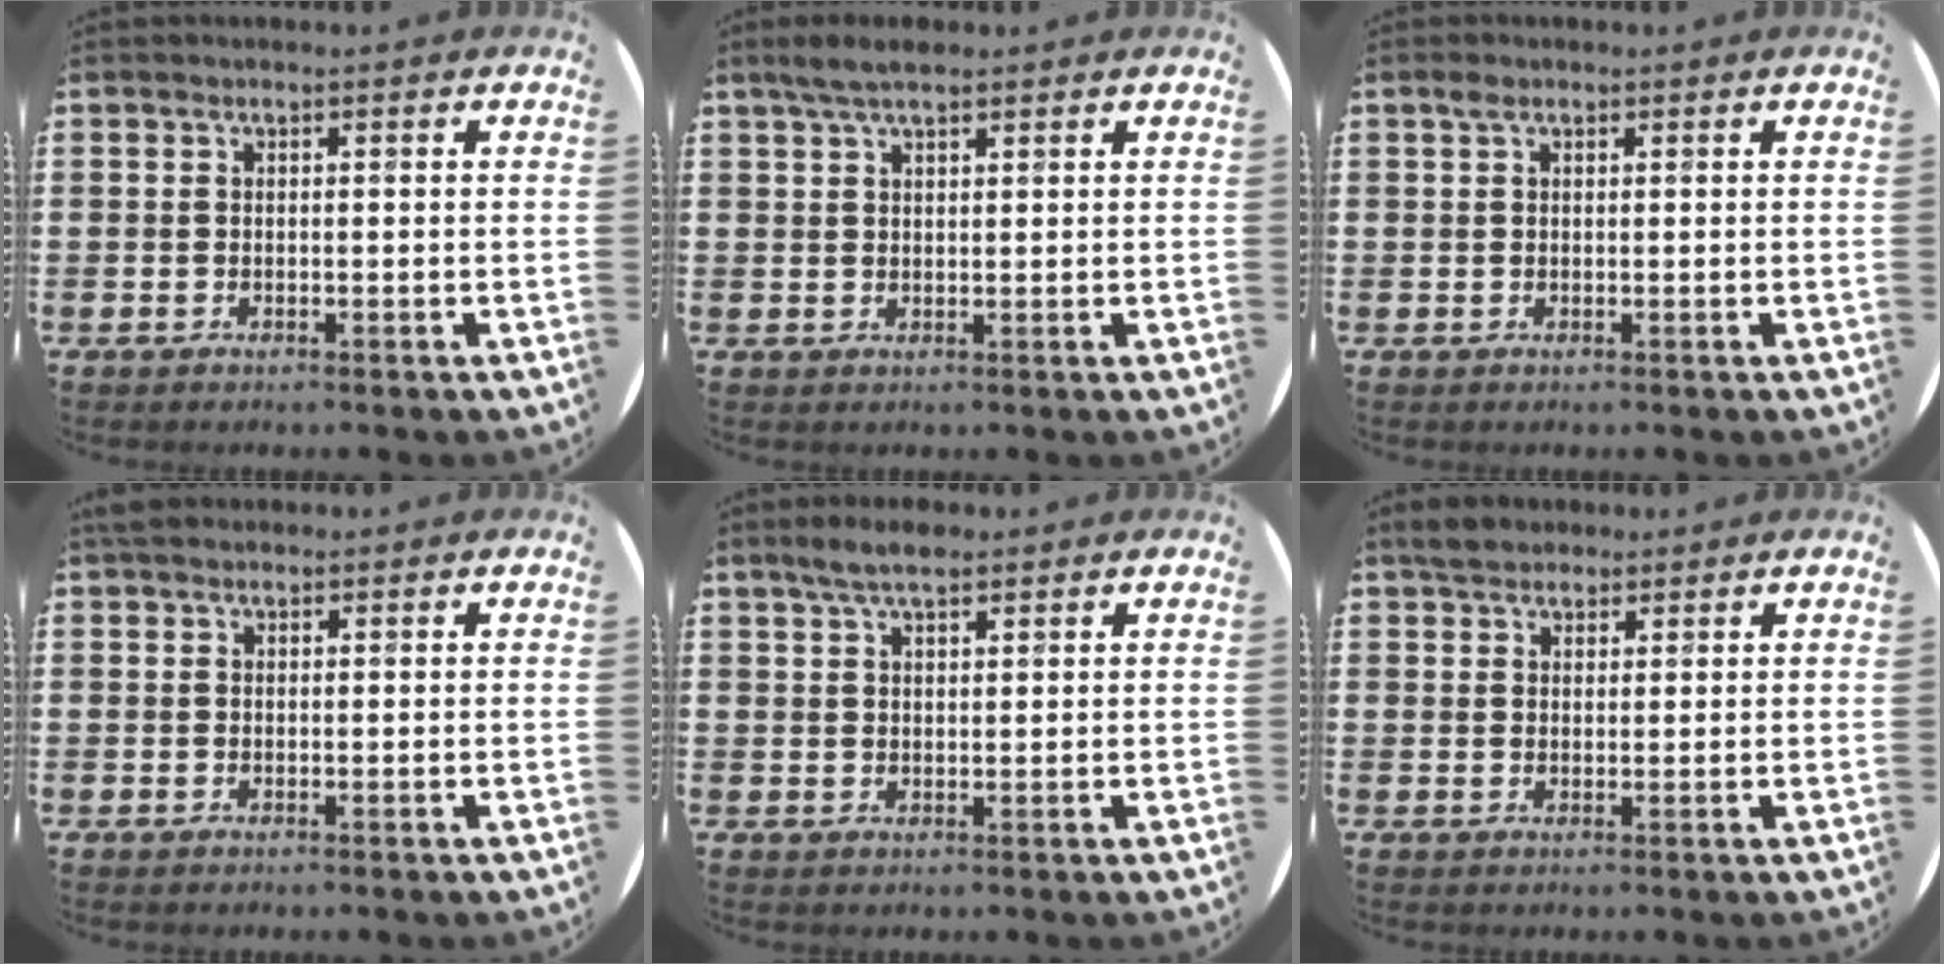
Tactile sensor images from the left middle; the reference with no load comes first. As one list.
[{"total": 3.1, "force": [2.3, 0.8, 1.8], "torque": [-0.039, 0.007, 0.041]}, {"total": 0.9, "force": [0.5, 0.6, 0.5], "torque": [-0.002, 0.002, 0.008]}, {"total": 1.0, "force": [0.9, 0.5, 0.3], "torque": [0.002, 0.002, 0.014]}, {"total": 3.8, "force": [3.0, 1.1, 2.0], "torque": [-0.036, 0.003, 0.051]}, {"total": 2.8, "force": [2.5, 1.3, 0.4], "torque": [-0.004, 0.005, 0.046]}]